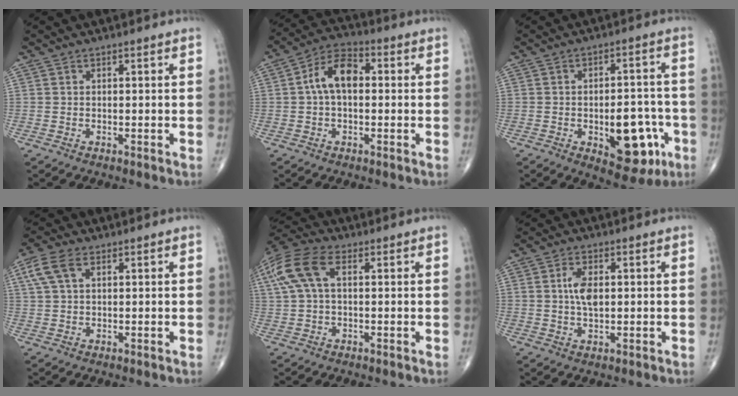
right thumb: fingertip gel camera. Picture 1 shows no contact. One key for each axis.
{"total": 8.9, "fx": 0.7, "fy": 5.3, "fz": 7.1, "tx": -0.123, "ty": 0.028, "tz": 0.002}
{"total": 13.5, "fx": -4.4, "fy": 6.8, "fz": 10.8, "tx": -0.108, "ty": 0.026, "tz": -0.049}
{"total": 5.8, "fx": 2.4, "fy": 3.2, "fz": 4.2, "tx": -0.100, "ty": 0.014, "tz": 0.049}
{"total": 11.0, "fx": 2.9, "fy": 6.0, "fz": 8.8, "tx": -0.207, "ty": 0.036, "tz": 0.055}
{"total": 5.1, "fx": 0.8, "fy": 2.6, "fz": 4.3, "tx": -0.082, "ty": 0.000, "tz": 0.014}